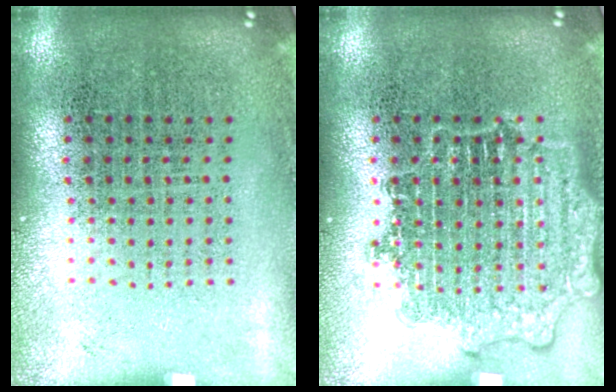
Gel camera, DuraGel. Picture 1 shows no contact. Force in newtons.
{"total": 2.8, "press": 2.8, "slide": 0.5}